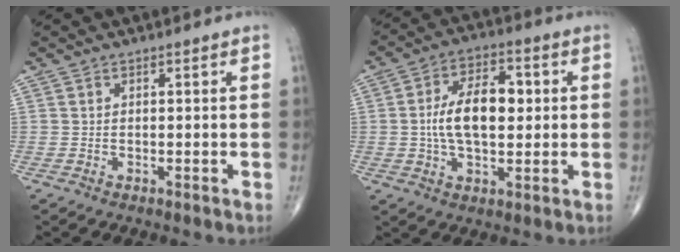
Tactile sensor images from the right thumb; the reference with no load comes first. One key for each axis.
{"total": 12.3, "fx": 0.7, "fy": 6.7, "fz": 10.4, "tx": -0.169, "ty": 0.013, "tz": 0.009}